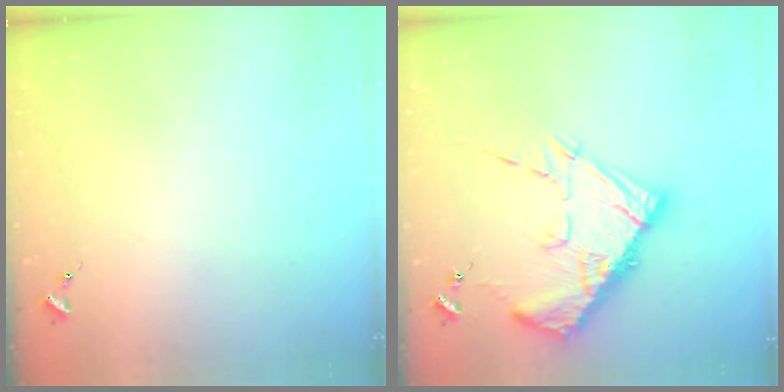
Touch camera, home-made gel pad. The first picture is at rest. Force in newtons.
{"total": 16.6, "press": 16.6, "slide": 1.5}